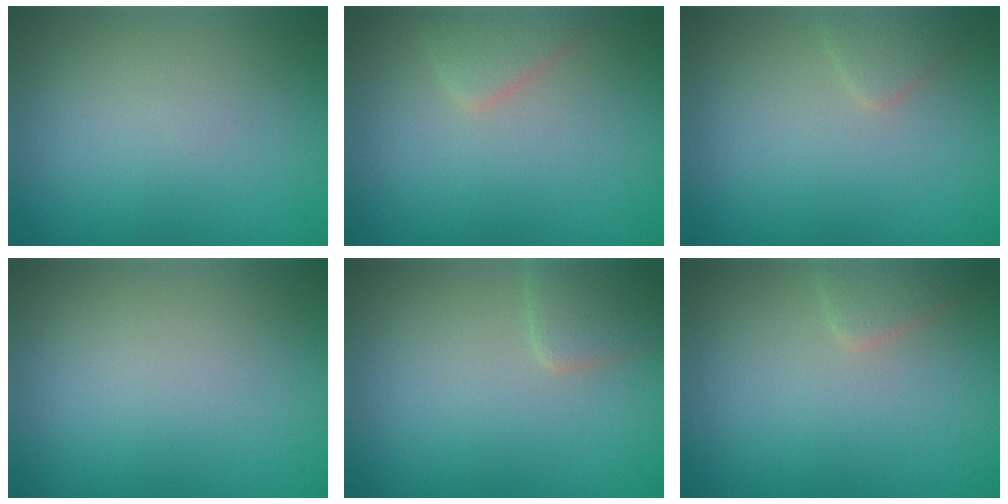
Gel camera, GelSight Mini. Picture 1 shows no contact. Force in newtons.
{"total": 2.1, "press": 2.1, "slide": 0.2}
{"total": 1.3, "press": 1.3, "slide": 0.1}
{"total": 0.0}
{"total": 2.1, "press": 2.0, "slide": 0.2}
{"total": 1.6, "press": 1.6, "slide": 0.0}